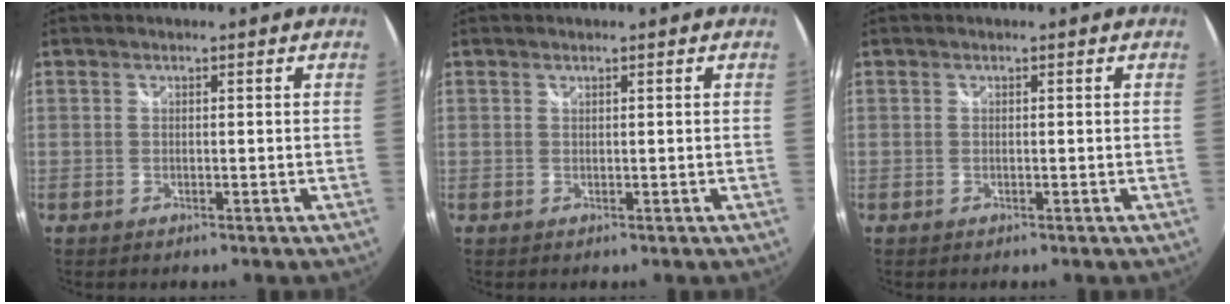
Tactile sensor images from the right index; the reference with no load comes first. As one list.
[{"total": 0.0}, {"total": 0.0}]